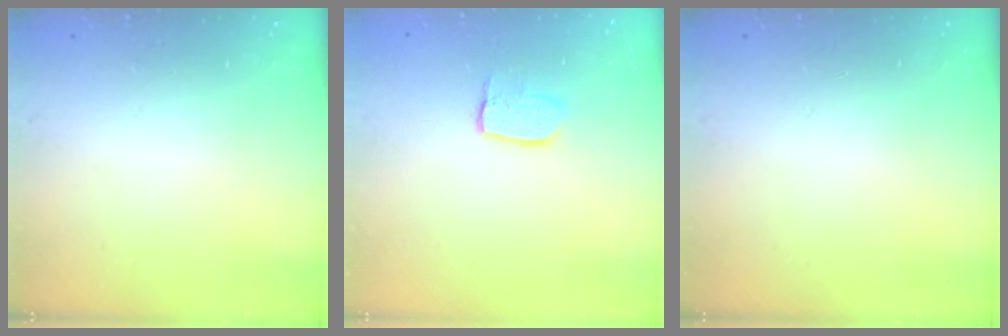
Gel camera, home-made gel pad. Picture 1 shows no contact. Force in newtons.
{"total": 7.0, "press": 7.0, "slide": 0.3}
{"total": 0.0}